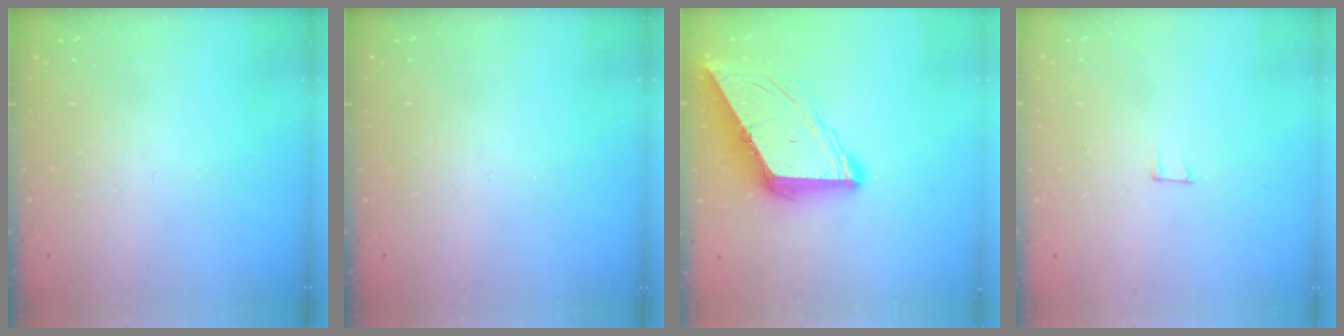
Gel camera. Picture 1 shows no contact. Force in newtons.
{"total": 0.0}
{"total": 10.3, "press": 10.3, "slide": 1.1}
{"total": 3.9, "press": 3.9, "slide": 0.2}